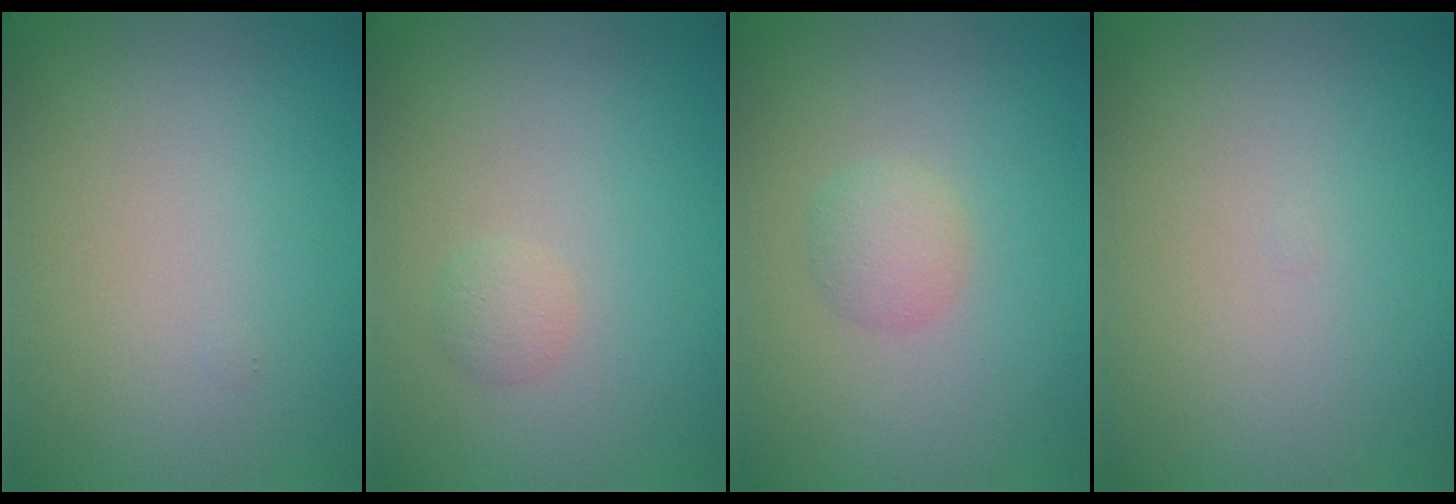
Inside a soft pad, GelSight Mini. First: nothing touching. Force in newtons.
{"total": 1.1, "press": 1.1, "slide": 0.0}
{"total": 1.9, "press": 1.9, "slide": 0.0}
{"total": 0.0}